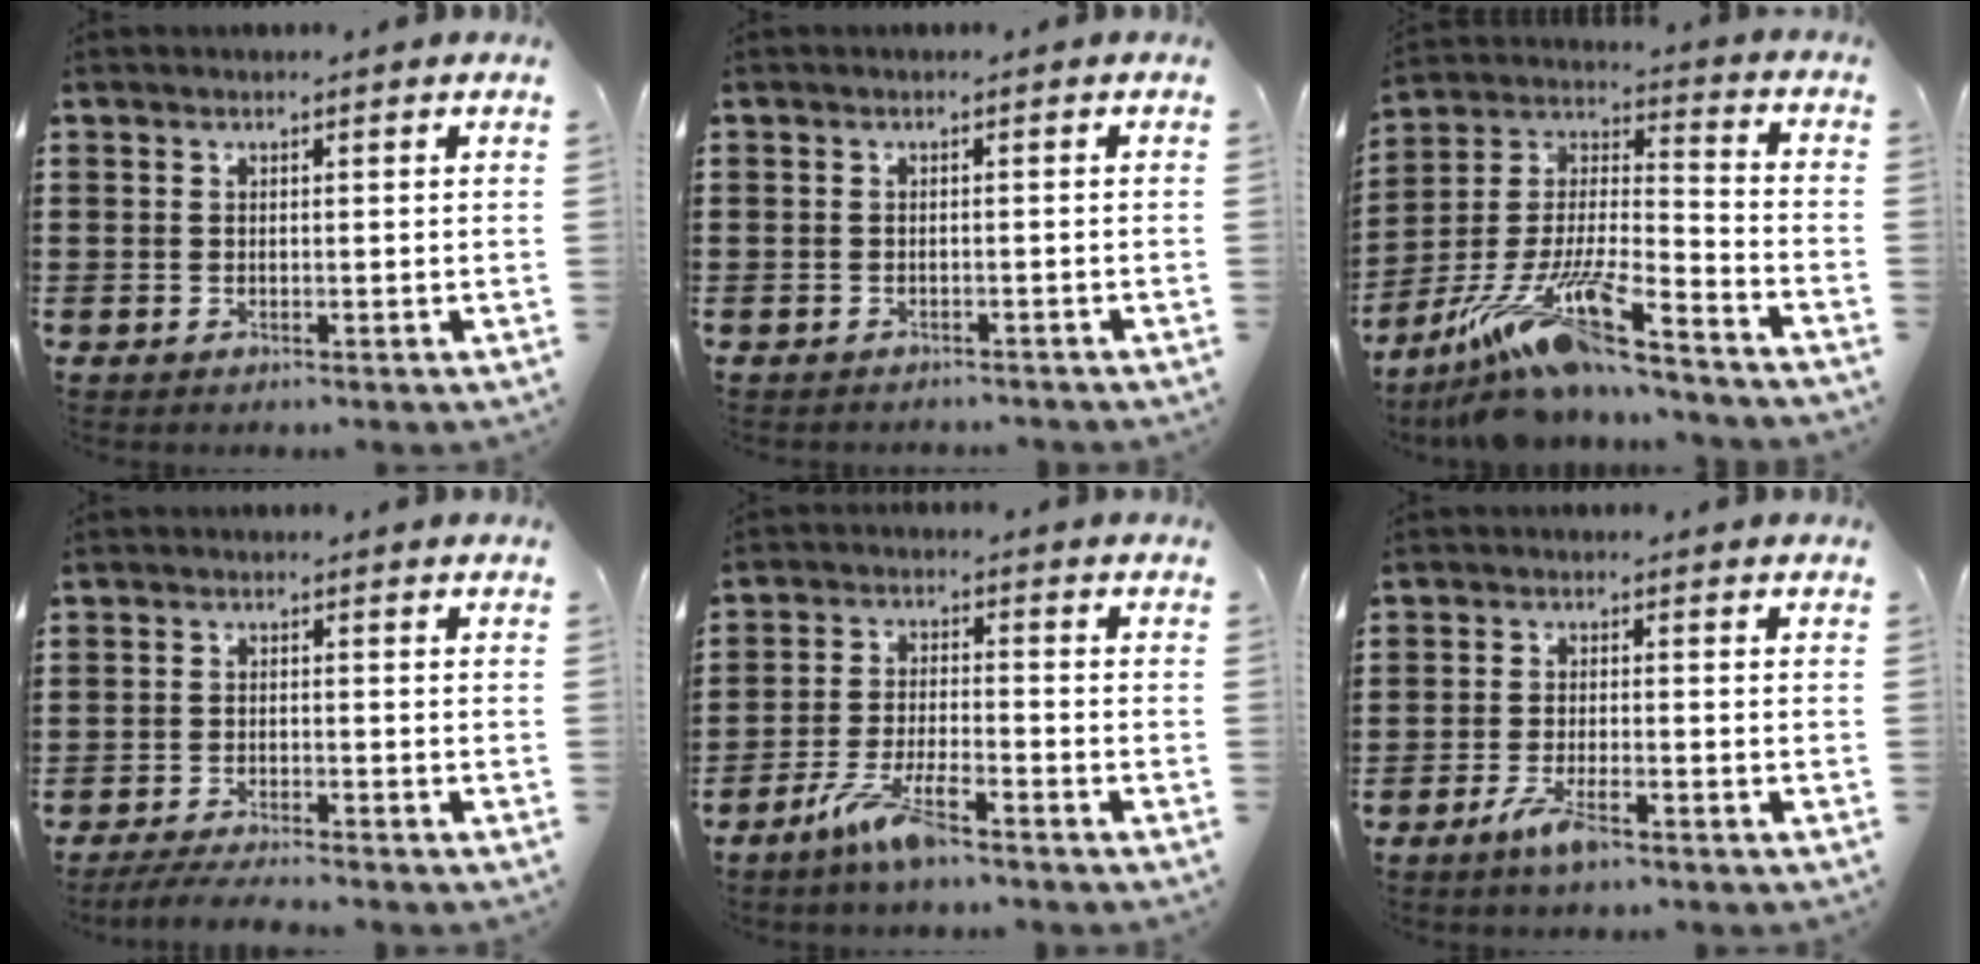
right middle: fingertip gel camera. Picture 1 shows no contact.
{"total": 0.8, "force": [-0.8, 0.0, 0.1], "torque": [-0.004, -0.002, -0.016]}
{"total": 16.6, "force": [-12.3, 2.3, 10.9], "torque": [-0.215, 0.012, -0.227]}
{"total": 3.2, "force": [-3.1, -0.1, 0.8], "torque": [-0.023, -0.007, -0.063]}
{"total": 6.6, "force": [-4.9, 1.0, 4.3], "torque": [-0.093, -0.004, -0.093]}
{"total": 4.2, "force": [-2.5, 0.8, 3.2], "torque": [-0.071, -0.004, -0.050]}